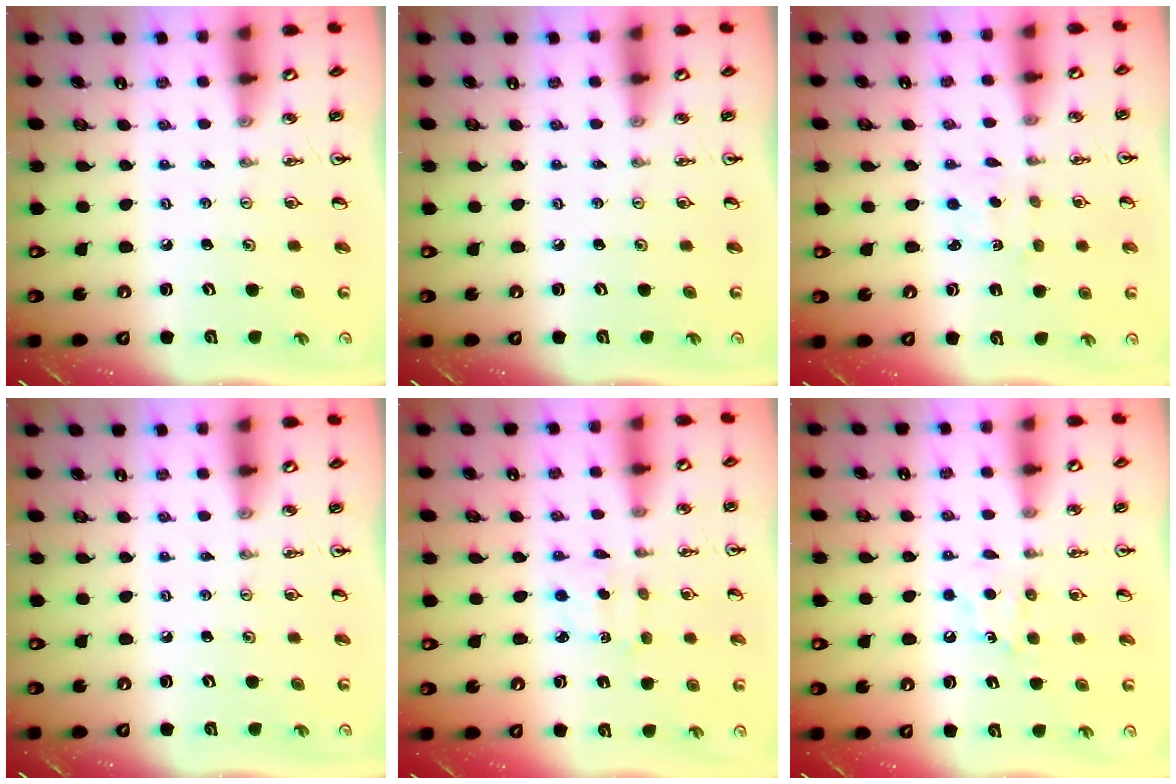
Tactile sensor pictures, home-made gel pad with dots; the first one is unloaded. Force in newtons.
{"total": 0.0}
{"total": 1.4, "press": 1.3, "slide": 0.4}
{"total": 0.0}
{"total": 2.2, "press": 2.1, "slide": 0.7}
{"total": 5.9, "press": 5.9, "slide": 0.6}